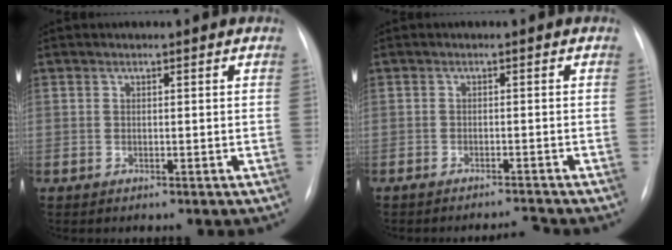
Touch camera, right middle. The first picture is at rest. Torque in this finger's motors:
{"motor_torque": [-0.47, 0.01, 0.02, -0.01]}